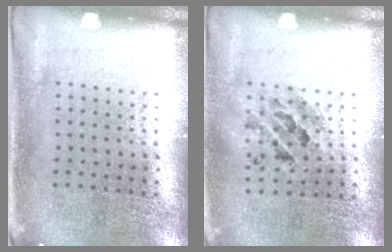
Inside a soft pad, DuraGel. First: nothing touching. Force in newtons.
{"total": 0.9, "press": 0.9, "slide": 0.2}